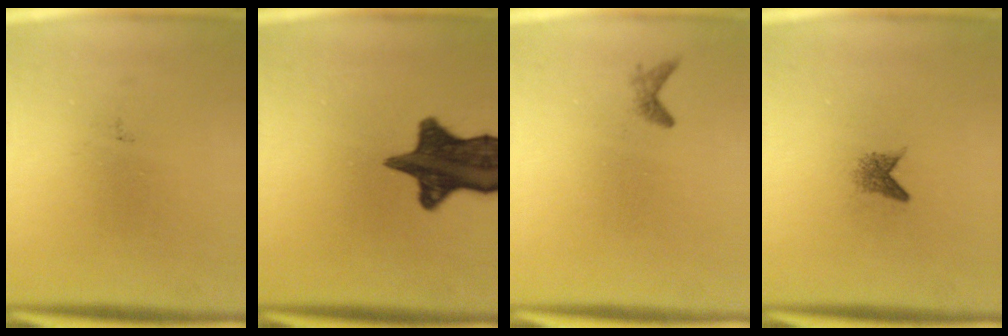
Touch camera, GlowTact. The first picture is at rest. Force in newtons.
{"total": 14.0}
{"total": 0.9}
{"total": 1.6}